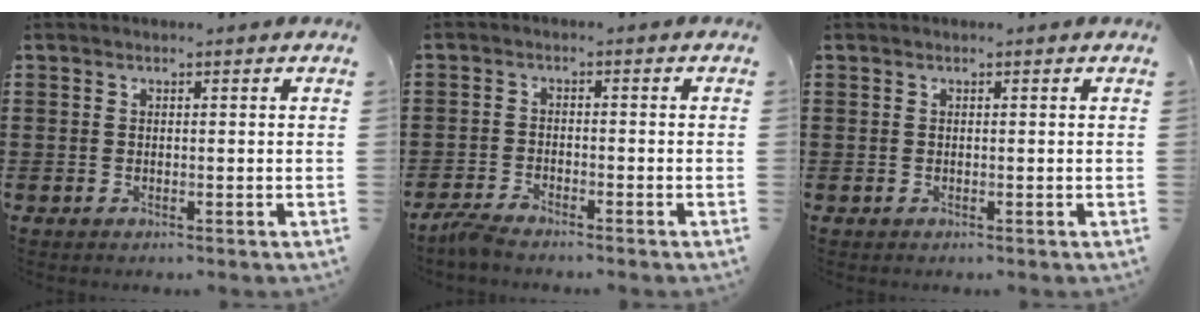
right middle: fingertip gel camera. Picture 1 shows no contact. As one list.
[{"total": 2.7, "force": [-2.5, 0.1, 0.9], "torque": [-0.033, -0.004, -0.054]}, {"total": 0.0}]